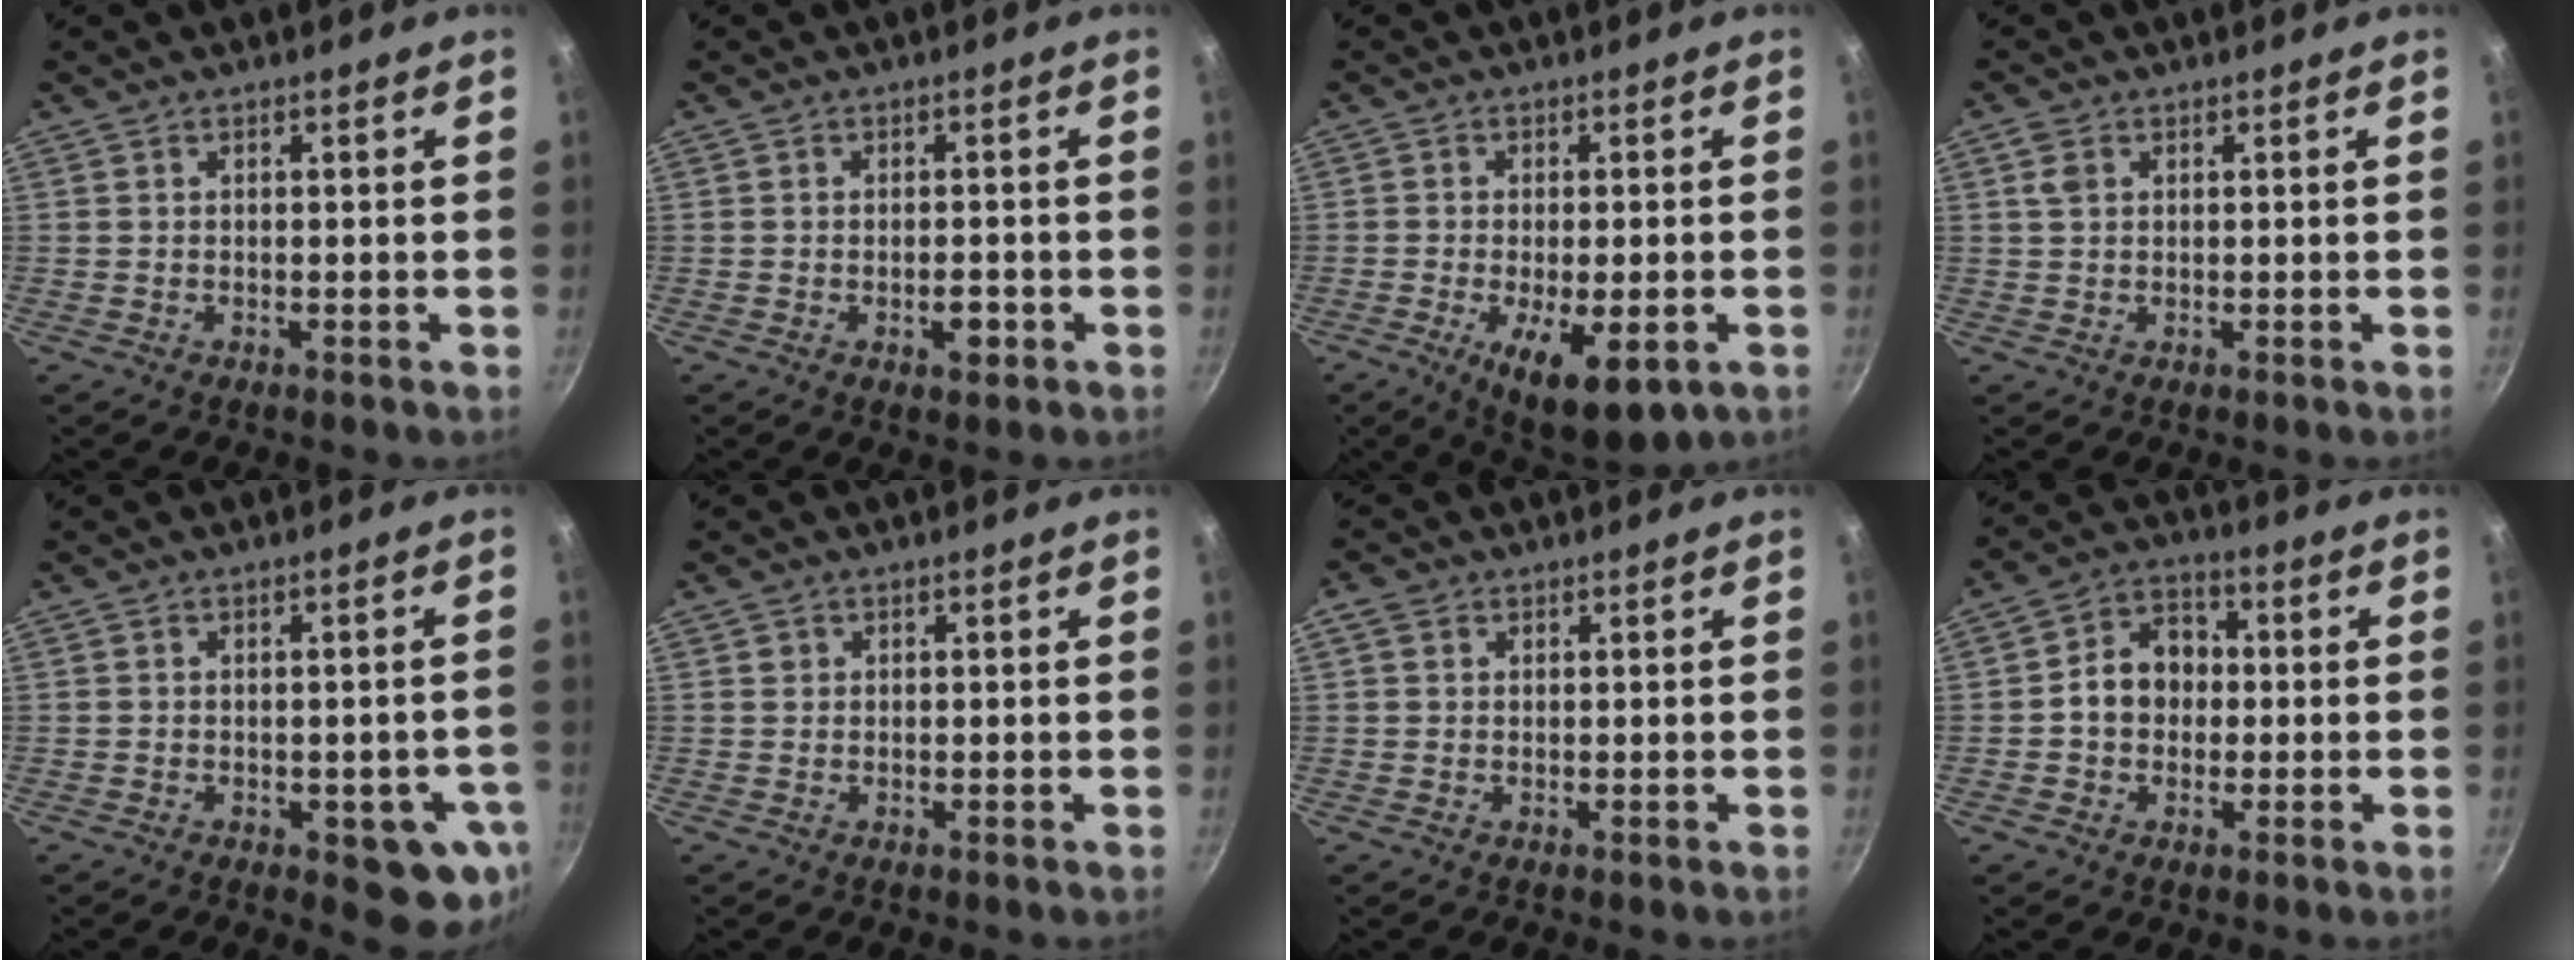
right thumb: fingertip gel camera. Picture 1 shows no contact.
{"total": 3.0, "force": [-1.3, 1.4, 2.3], "torque": [-0.023, 0.007, -0.018]}
{"total": 11.9, "force": [-4.5, 4.4, 10.1], "torque": [-0.147, -0.005, -0.060]}
{"total": 2.5, "force": [0.9, 1.7, 1.5], "torque": [-0.026, 0.000, 0.017]}
{"total": 8.4, "force": [-2.5, 4.0, 7.0], "torque": [-0.047, 0.001, -0.028]}
{"total": 0.7, "force": [0.3, 0.7, 0.1], "torque": [0.001, 0.004, 0.003]}
{"total": 2.0, "force": [0.8, 1.5, 1.0], "torque": [-0.017, 0.001, 0.010]}
{"total": 8.7, "force": [-0.2, 7.0, 5.1], "torque": [-0.049, 0.022, -0.017]}